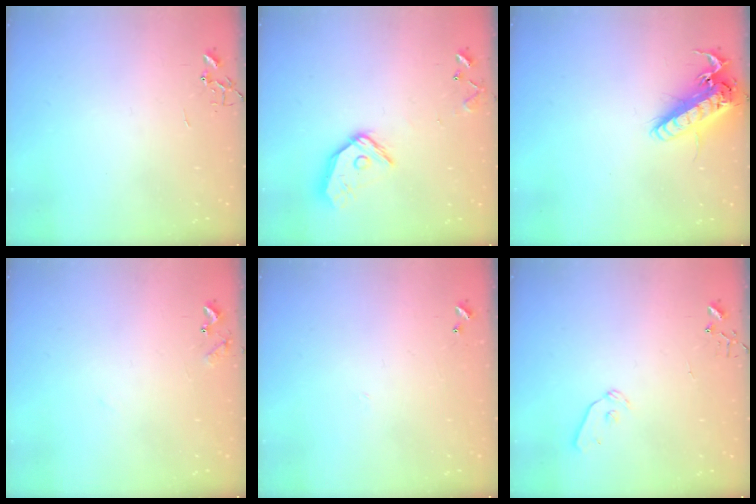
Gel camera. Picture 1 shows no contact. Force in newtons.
{"total": 12.2, "press": 12.2, "slide": 1.1}
{"total": 17.4, "press": 17.1, "slide": 3.3}
{"total": 7.8, "press": 7.8, "slide": 0.5}
{"total": 4.5, "press": 4.4, "slide": 0.4}
{"total": 8.7, "press": 8.7, "slide": 0.9}